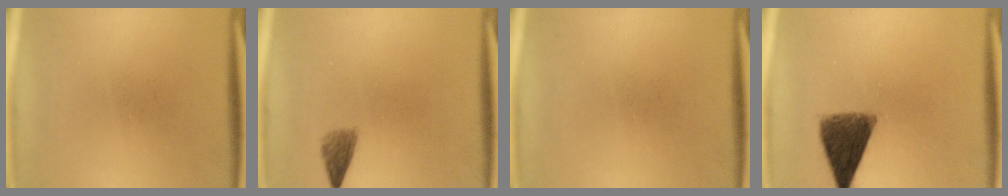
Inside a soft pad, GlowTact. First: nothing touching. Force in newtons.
{"total": 2.2}
{"total": 0.0}
{"total": 9.0}